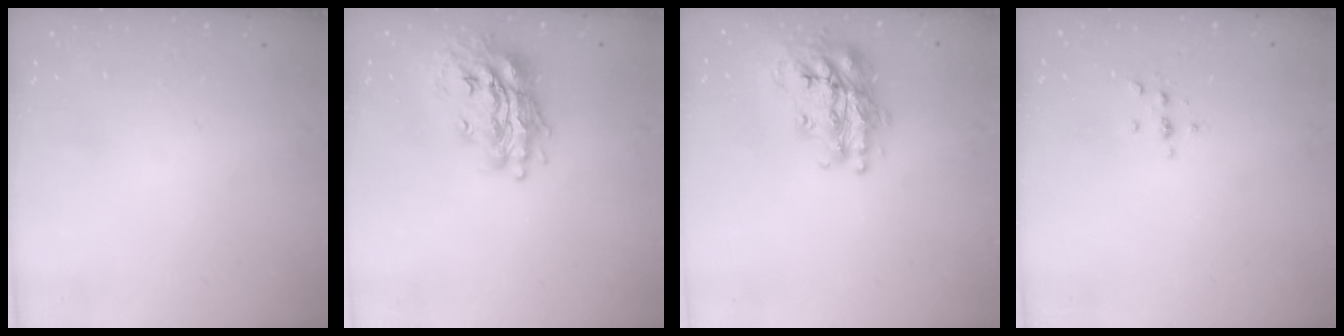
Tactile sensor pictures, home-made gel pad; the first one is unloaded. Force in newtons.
{"total": 18.7, "press": 18.7, "slide": 1.8}
{"total": 20.1, "press": 20.1, "slide": 1.4}
{"total": 2.4, "press": 2.4, "slide": 0.3}